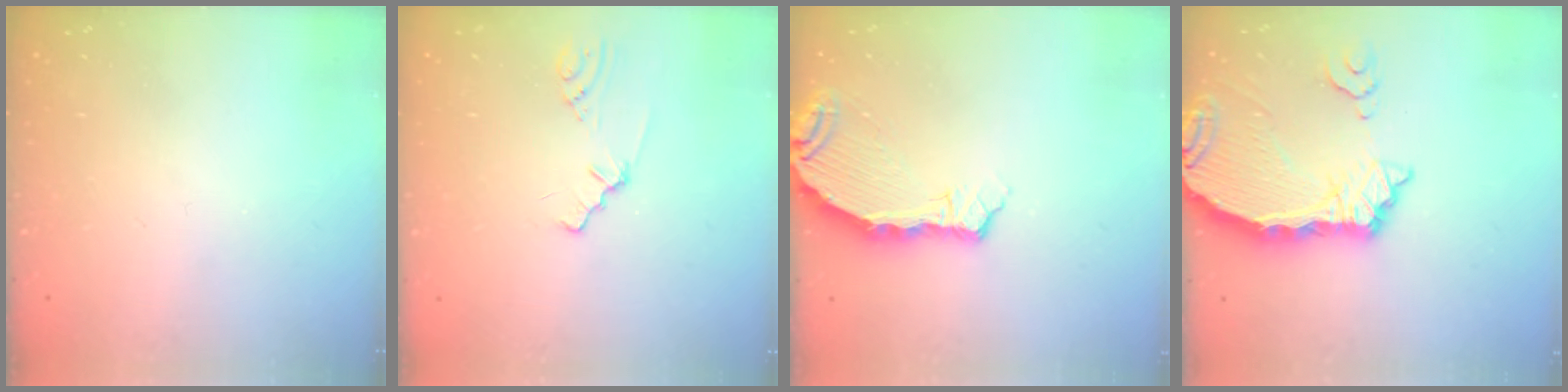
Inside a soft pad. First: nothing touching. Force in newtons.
{"total": 0.9, "press": 0.9, "slide": 0.2}
{"total": 7.7, "press": 6.1, "slide": 4.8}
{"total": 8.9, "press": 8.9, "slide": 0.9}